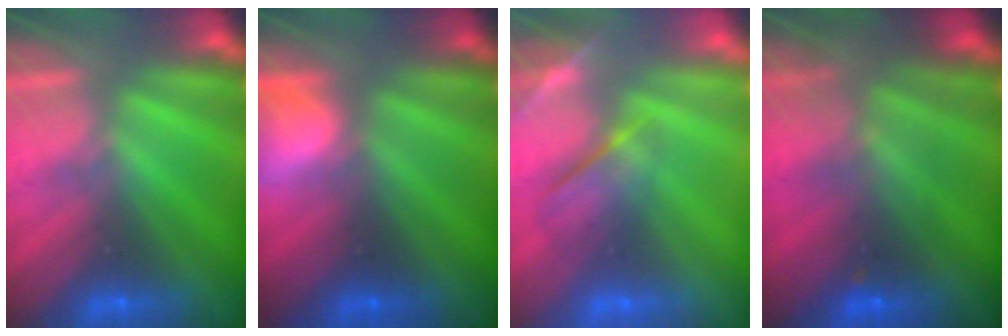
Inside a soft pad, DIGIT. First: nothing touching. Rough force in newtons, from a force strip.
{"total": 2.6}
{"total": 4.1}
{"total": 7.6}